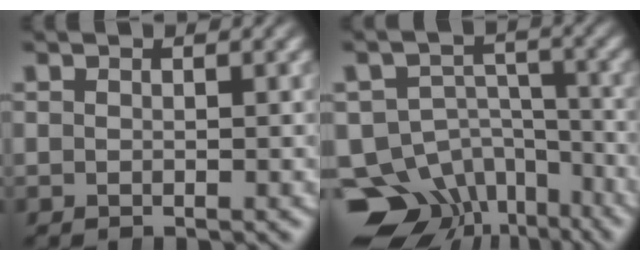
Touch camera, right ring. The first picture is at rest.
{"total": 16.3, "force": [-7.0, 13.1, 6.6], "torque": [-0.130, -0.073, -0.101]}